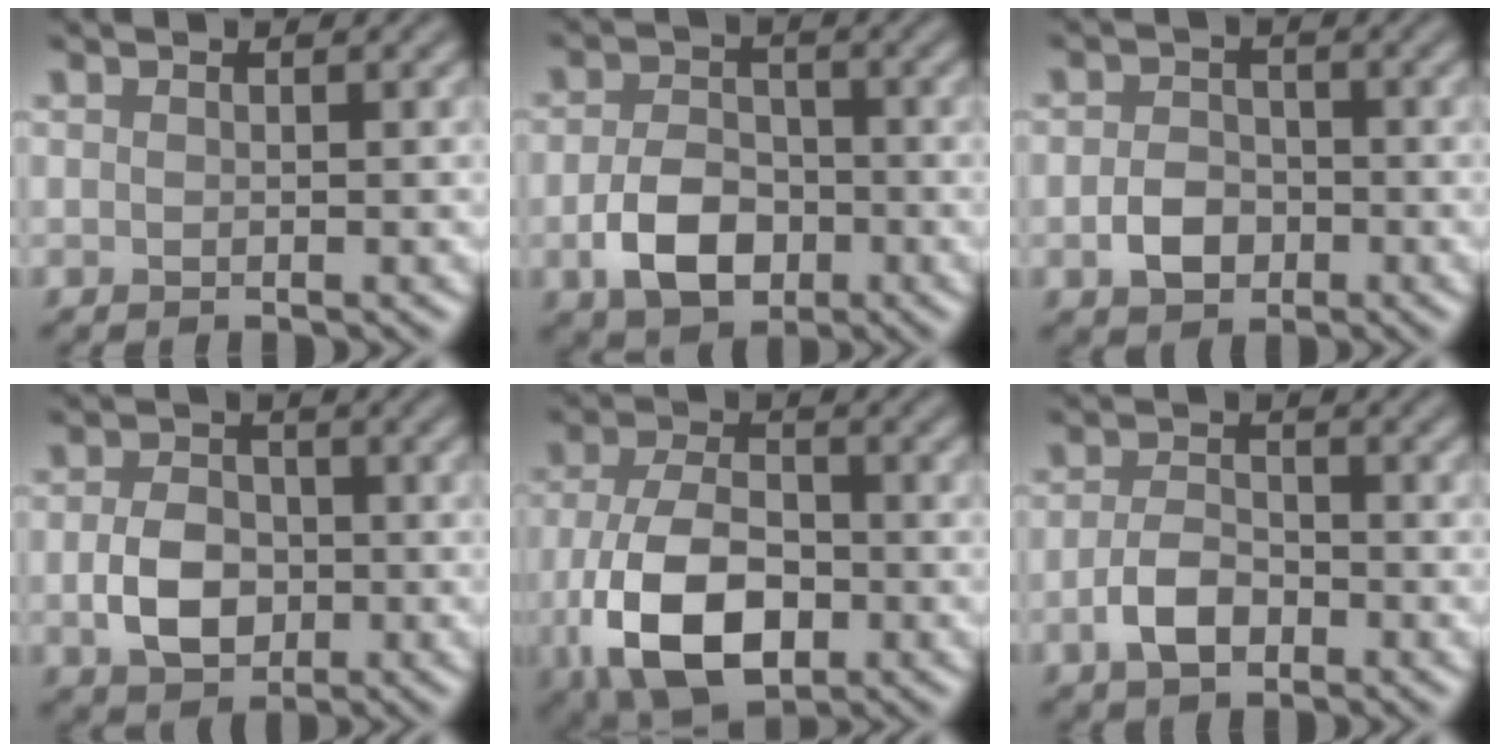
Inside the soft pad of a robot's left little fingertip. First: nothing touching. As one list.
[{"total": 5.3, "force": [-1.9, 3.6, 3.4], "torque": [-0.065, -0.004, -0.038]}, {"total": 3.1, "force": [-1.1, 2.4, 1.7], "torque": [-0.028, 0.002, -0.027]}, {"total": 4.4, "force": [-1.0, 3.3, 2.9], "torque": [-0.059, -0.004, -0.020]}, {"total": 9.3, "force": [-2.9, 5.3, 7.1], "torque": [-0.164, -0.017, -0.059]}, {"total": 3.1, "force": [-1.5, 1.8, 2.1], "torque": [-0.041, 0.000, -0.034]}]